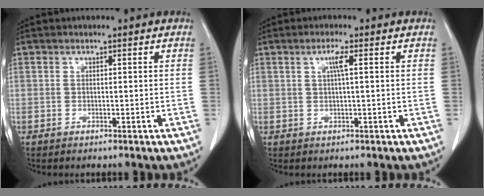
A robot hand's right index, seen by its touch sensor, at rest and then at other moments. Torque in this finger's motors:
{"motor_torque": [0.17, 0.26, 0.02, 0.01]}